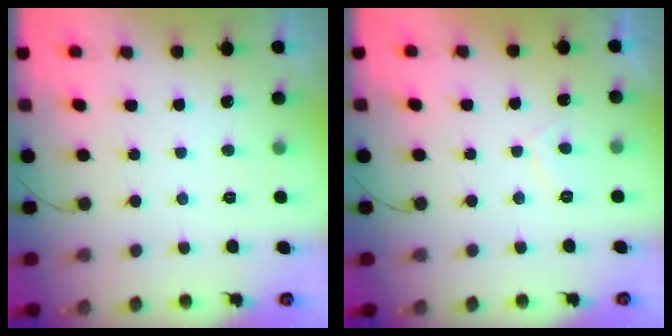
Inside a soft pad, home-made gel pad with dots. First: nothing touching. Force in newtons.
{"total": 2.1, "press": 2.0, "slide": 0.9}